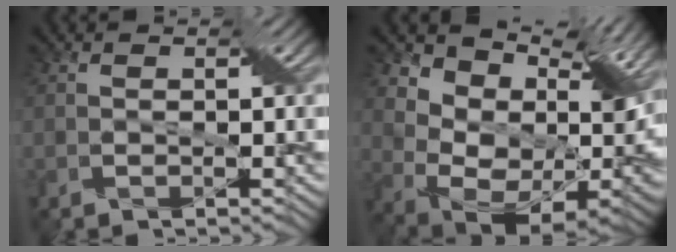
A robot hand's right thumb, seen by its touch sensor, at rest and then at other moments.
{"total": 13.9, "force": [8.6, 7.4, 8.1], "torque": [-0.155, 0.011, 0.155]}